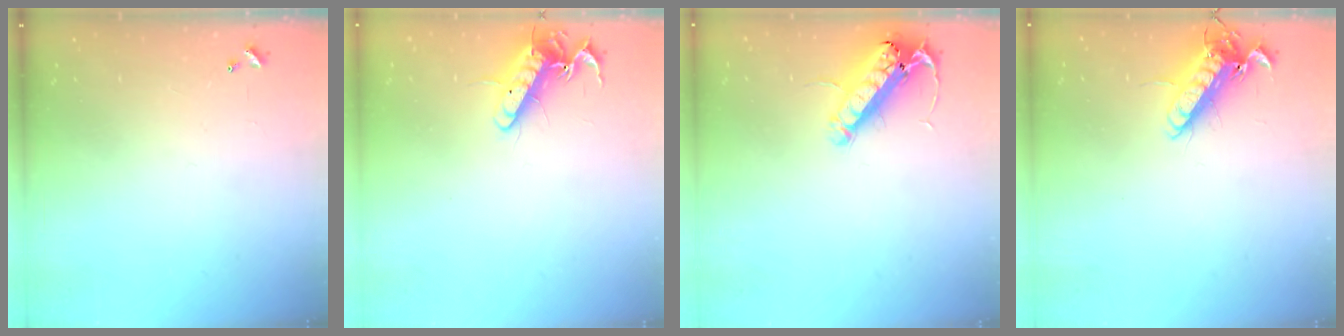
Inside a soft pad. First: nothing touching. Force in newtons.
{"total": 13.7, "press": 13.6, "slide": 1.5}
{"total": 14.7, "press": 14.4, "slide": 2.7}
{"total": 12.8, "press": 12.7, "slide": 1.9}